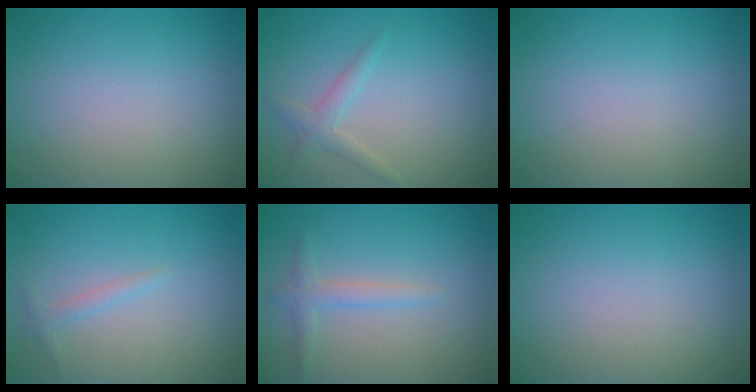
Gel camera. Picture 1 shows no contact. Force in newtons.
{"total": 1.7, "press": 1.7, "slide": 0.0}
{"total": 0.0}
{"total": 0.9, "press": 0.9, "slide": 0.1}
{"total": 1.8, "press": 1.8, "slide": 0.1}
{"total": 0.0}